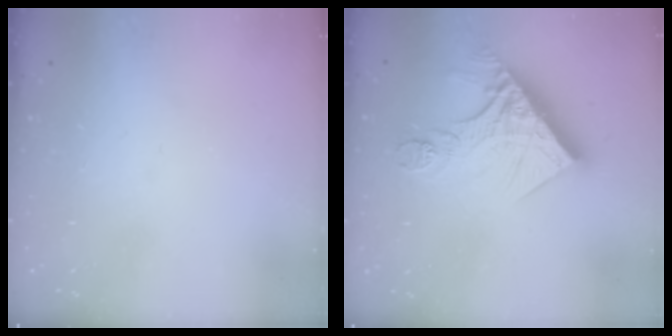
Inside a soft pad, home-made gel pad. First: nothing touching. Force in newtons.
{"total": 16.2, "press": 16.2, "slide": 1.7}